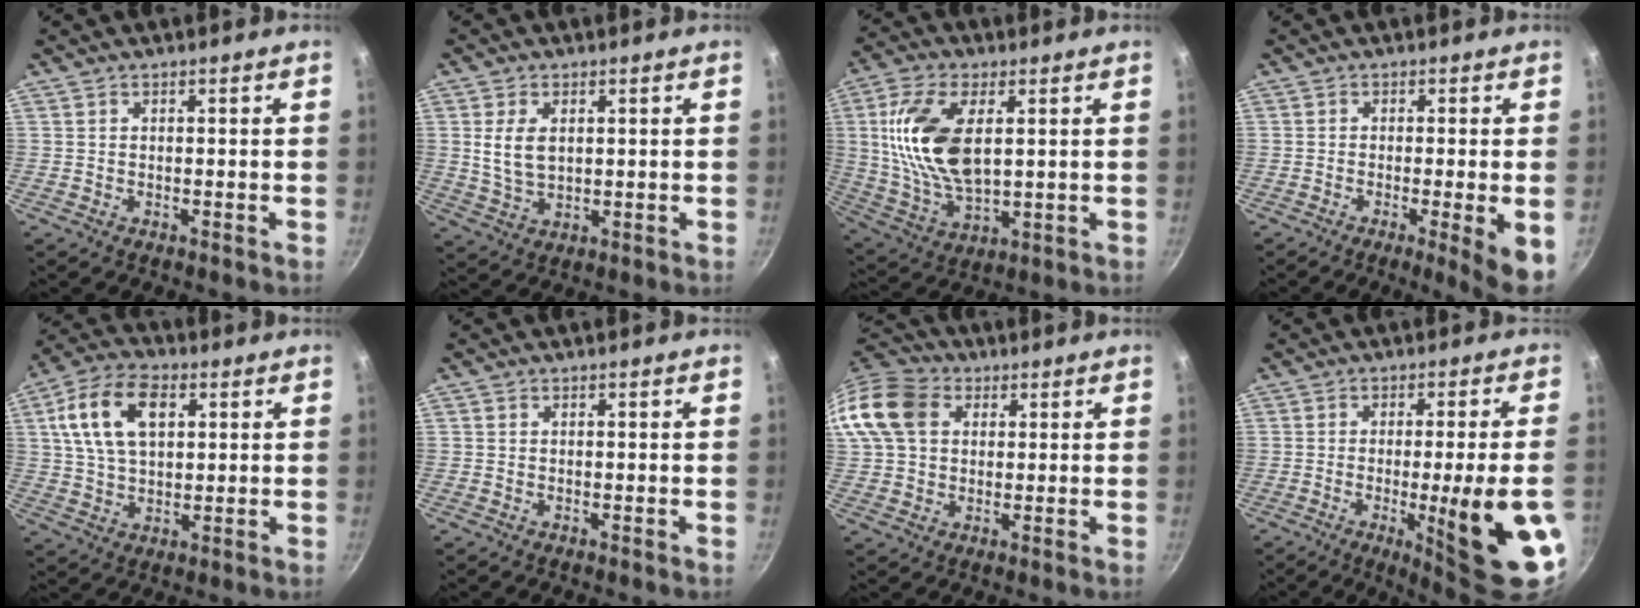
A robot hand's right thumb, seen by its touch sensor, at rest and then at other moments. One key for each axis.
{"total": 6.3, "fx": 1.4, "fy": 3.8, "fz": 4.9, "tx": -0.091, "ty": -0.008, "tz": 0.033}
{"total": 16.7, "fx": 3.3, "fy": 8.7, "fz": 13.9, "tx": -0.263, "ty": -0.008, "tz": 0.070}
{"total": 6.6, "fx": -1.9, "fy": 0.5, "fz": 6.3, "tx": -0.090, "ty": -0.003, "tz": -0.025}
{"total": 13.7, "fx": 4.1, "fy": 8.2, "fz": 10.2, "tx": -0.174, "ty": 0.006, "tz": 0.068}
{"total": 0.0}
{"total": 14.5, "fx": 3.8, "fy": 11.3, "fz": 8.2, "tx": -0.163, "ty": 0.023, "tz": 0.057}
{"total": 17.0, "fx": -4.6, "fy": 1.9, "fz": 16.3, "tx": -0.208, "ty": 0.001, "tz": -0.051}